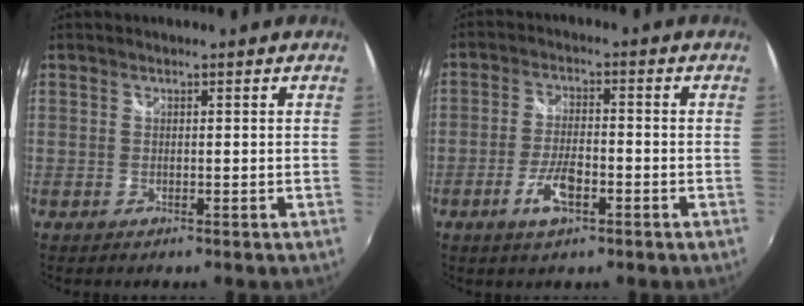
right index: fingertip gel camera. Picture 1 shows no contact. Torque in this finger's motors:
{"motor_torque": [0.62, 0.15, 0.12, 0.06]}